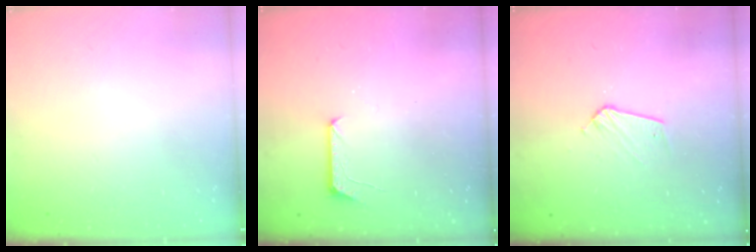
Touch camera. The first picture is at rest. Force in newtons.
{"total": 7.0, "press": 6.9, "slide": 0.7}
{"total": 6.2, "press": 6.2, "slide": 0.6}